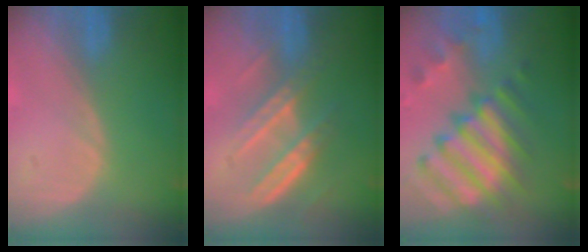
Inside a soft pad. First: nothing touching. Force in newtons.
{"total": 6.8, "press": 6.4, "slide": 2.3}
{"total": 12.4, "press": 10.7, "slide": 6.2}